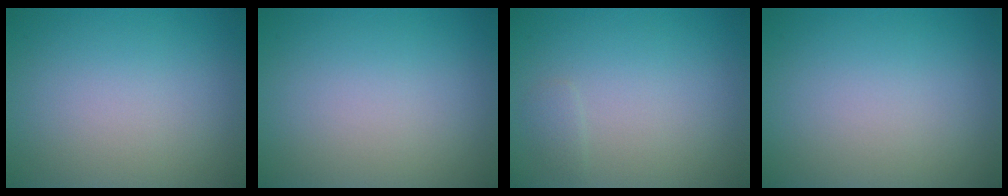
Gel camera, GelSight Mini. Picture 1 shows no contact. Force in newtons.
{"total": 0.0}
{"total": 0.6, "press": 0.6, "slide": 0.0}
{"total": 0.0}